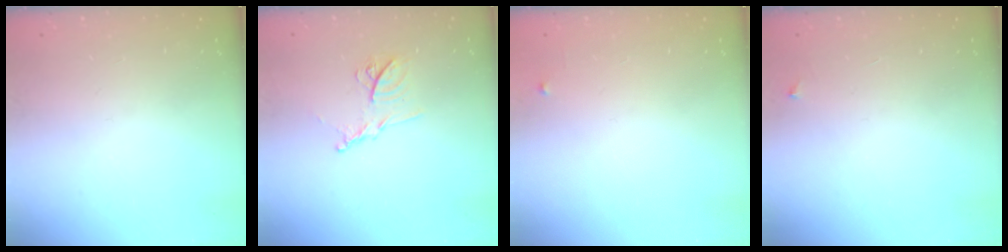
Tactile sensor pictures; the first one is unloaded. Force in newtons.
{"total": 11.0, "press": 11.0, "slide": 0.4}
{"total": 2.4, "press": 2.3, "slide": 0.4}
{"total": 3.2, "press": 3.2, "slide": 0.5}